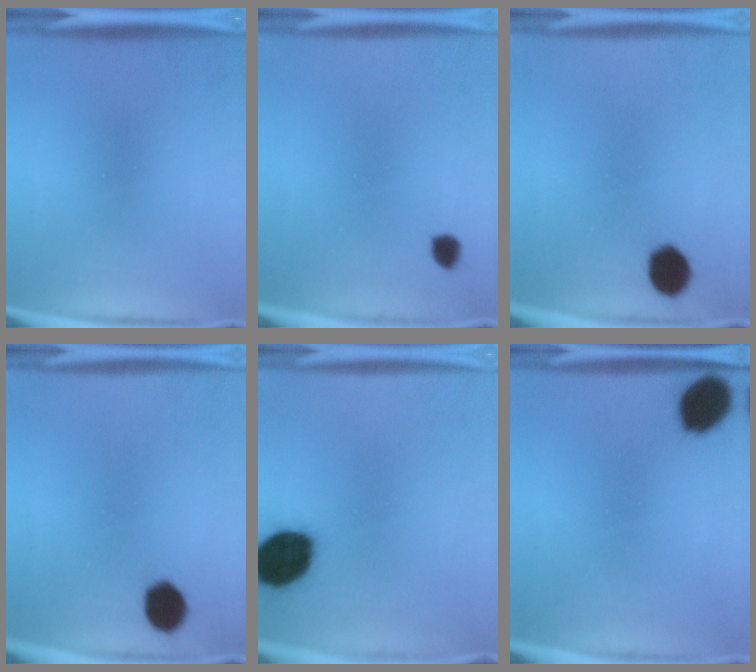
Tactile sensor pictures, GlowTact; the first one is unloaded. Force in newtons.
{"total": 1.9}
{"total": 6.4}
{"total": 6.4}
{"total": 15.8}
{"total": 9.7}